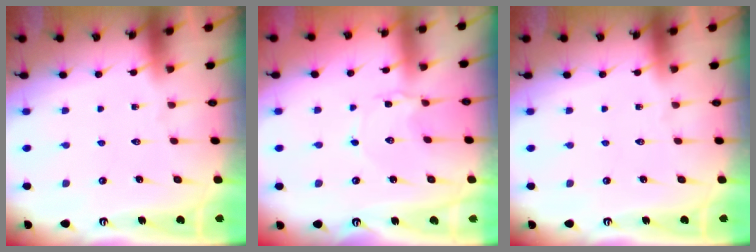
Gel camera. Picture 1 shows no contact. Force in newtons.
{"total": 2.0, "press": 2.0, "slide": 0.4}
{"total": 0.0}